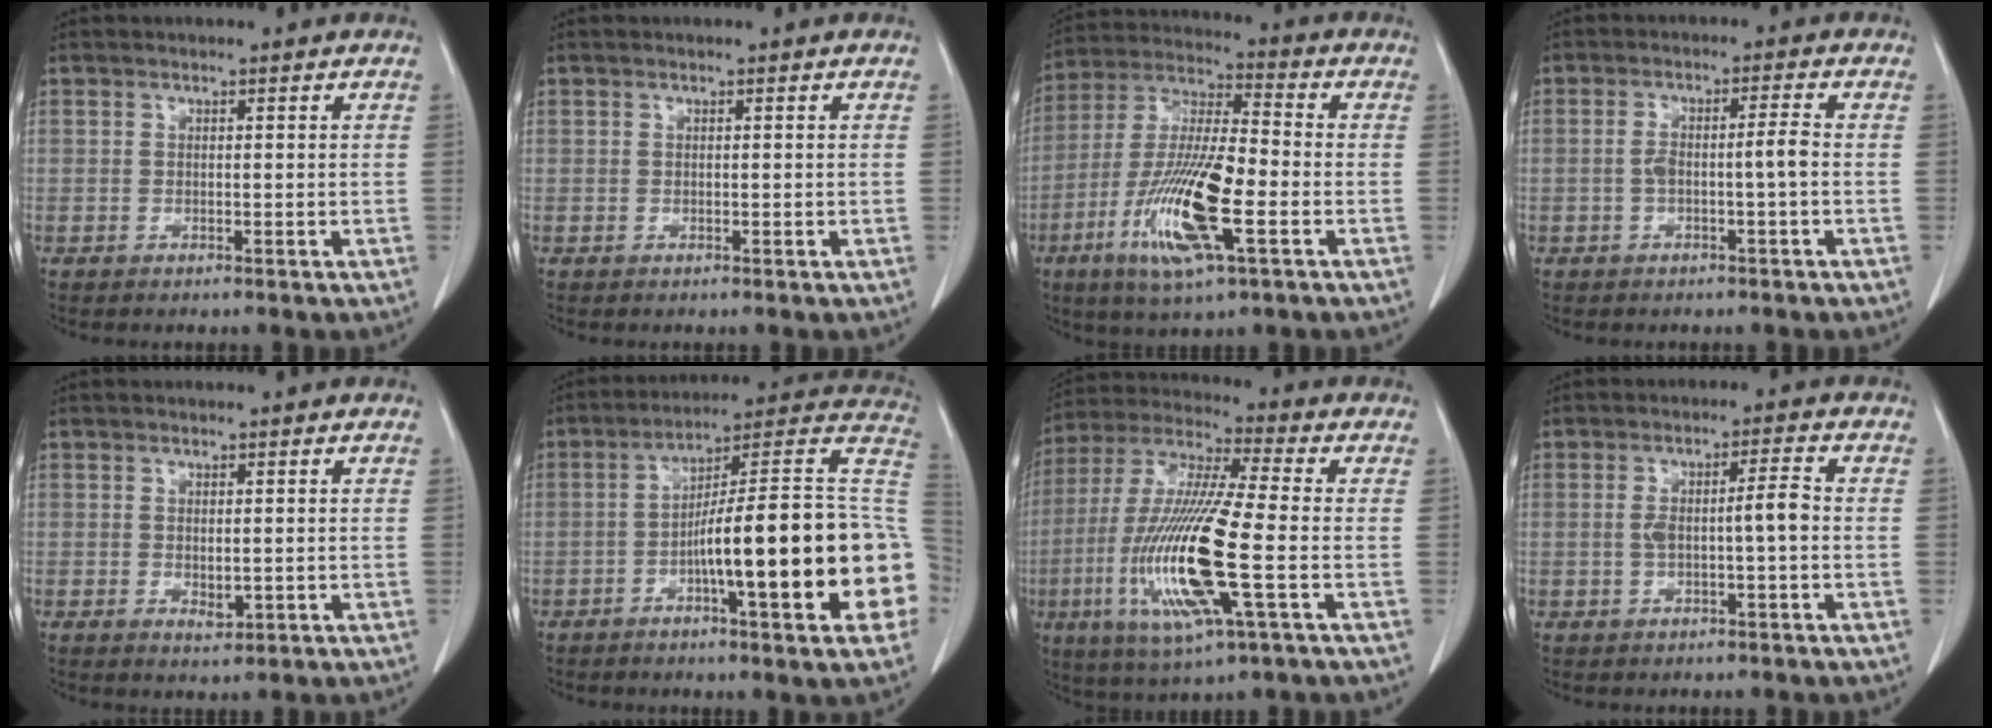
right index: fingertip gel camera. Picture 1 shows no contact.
{"total": 0.0}
{"total": 16.1, "force": [-5.3, 2.6, 15.0], "torque": [-0.304, -0.014, -0.097]}
{"total": 3.8, "force": [-0.7, 0.2, 3.7], "torque": [-0.067, 0.017, -0.006]}
{"total": 1.7, "force": [-0.1, 1.0, 1.4], "torque": [-0.019, -0.002, 0.006]}
{"total": 24.1, "force": [-5.0, 2.2, 23.5], "torque": [-0.242, 0.026, -0.072]}
{"total": 18.4, "force": [-4.1, 1.5, 17.9], "torque": [-0.378, -0.016, -0.076]}
{"total": 4.5, "force": [-0.5, 0.5, 4.5], "torque": [-0.081, 0.017, -0.001]}